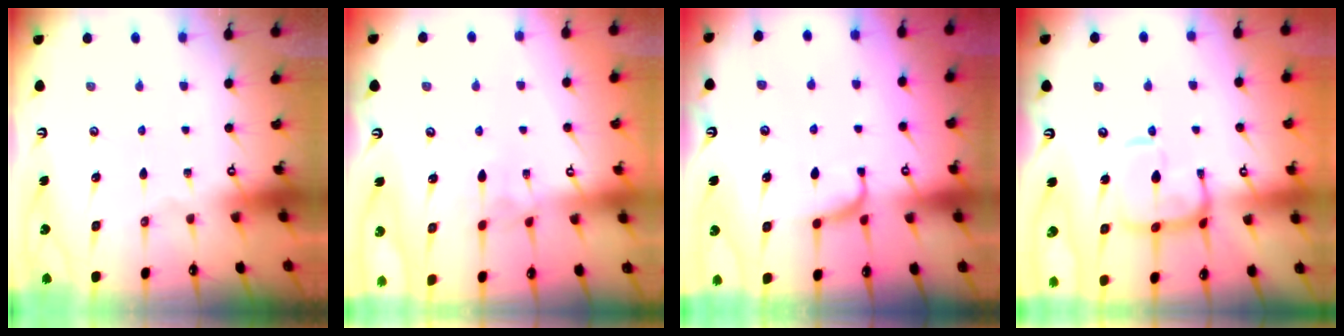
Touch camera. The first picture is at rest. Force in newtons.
{"total": 2.9, "press": 2.9, "slide": 0.3}
{"total": 2.4, "press": 2.3, "slide": 0.3}
{"total": 9.1, "press": 9.1, "slide": 1.2}